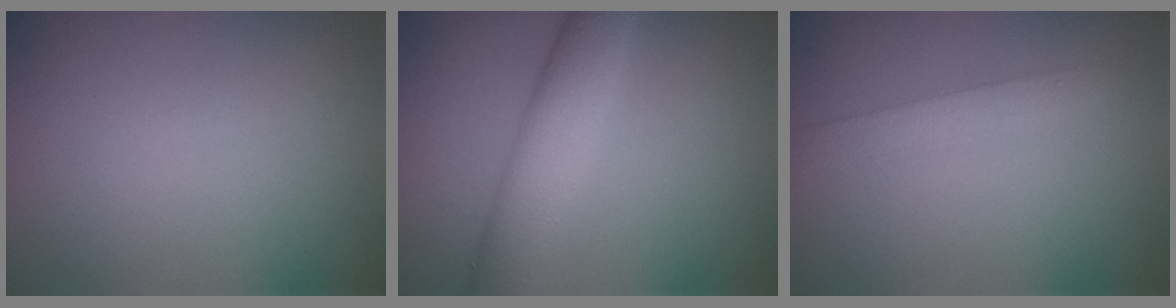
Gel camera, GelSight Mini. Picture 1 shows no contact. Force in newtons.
{"total": 5.7, "press": 5.7, "slide": 0.2}
{"total": 2.1, "press": 2.1, "slide": 0.1}